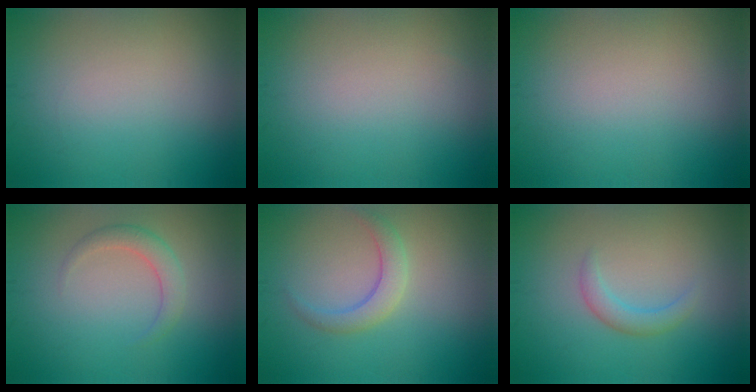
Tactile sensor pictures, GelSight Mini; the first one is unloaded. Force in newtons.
{"total": 0.0}
{"total": 0.0}
{"total": 2.1, "press": 2.1, "slide": 0.1}
{"total": 2.4, "press": 2.4, "slide": 0.1}
{"total": 1.7, "press": 1.7, "slide": 0.3}